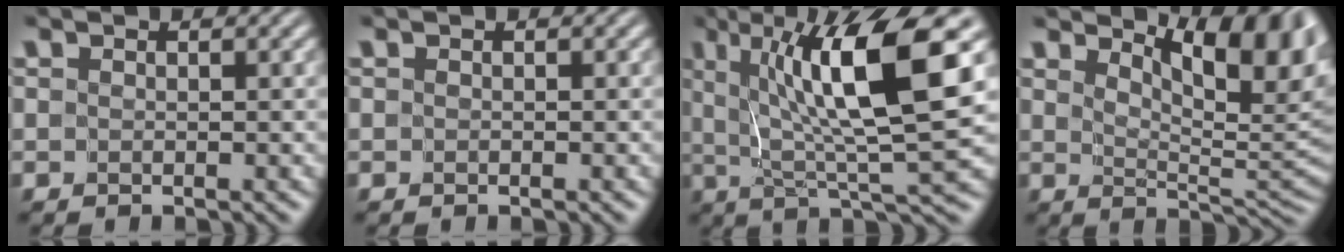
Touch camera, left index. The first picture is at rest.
{"total": 0.0}
{"total": 11.0, "force": [3.3, 2.0, 10.3], "torque": [-0.148, -0.002, 0.059]}
{"total": 8.6, "force": [4.6, 3.0, 6.6], "torque": [-0.089, 0.002, 0.064]}